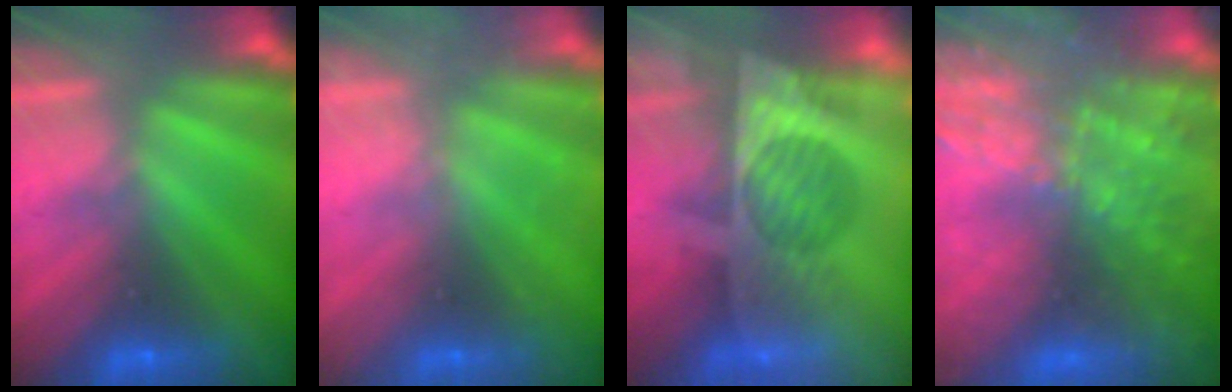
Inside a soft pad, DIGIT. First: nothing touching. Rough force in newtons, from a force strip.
{"total": 2.2}
{"total": 8.3}
{"total": 6.8}